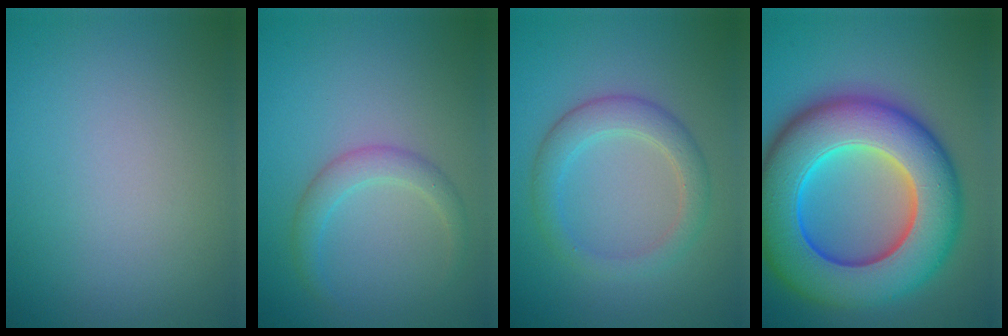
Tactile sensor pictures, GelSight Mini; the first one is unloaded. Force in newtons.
{"total": 2.2, "press": 2.2, "slide": 0.1}
{"total": 3.5, "press": 3.4, "slide": 0.3}
{"total": 14.6, "press": 14.6, "slide": 0.3}